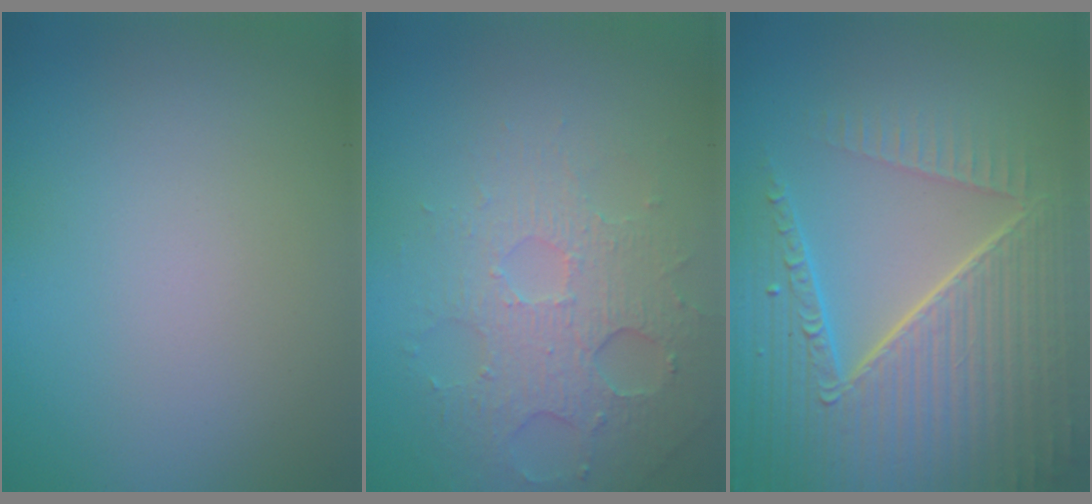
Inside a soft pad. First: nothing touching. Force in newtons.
{"total": 3.9, "press": 3.6, "slide": 1.5}
{"total": 8.8, "press": 6.1, "slide": 6.4}